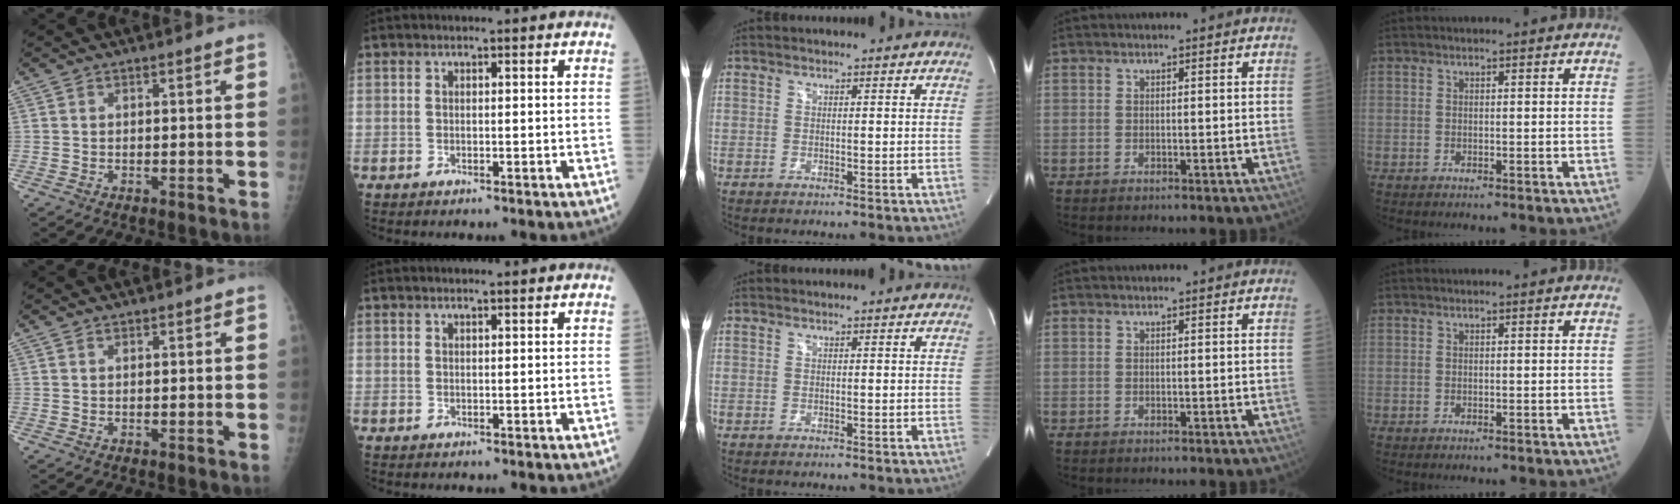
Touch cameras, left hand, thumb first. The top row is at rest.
{"thumb": {"total": 0.6, "force": [0.5, 0.3, 0.1], "torque": [-0.002, -0.003, 0.008]}, "index": {"total": 1.3, "force": [1.2, -0.1, 0.5], "torque": [-0.007, 0.007, 0.020]}}